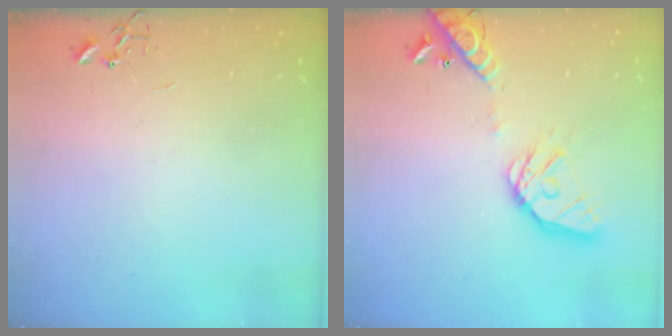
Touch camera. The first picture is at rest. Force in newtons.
{"total": 16.7, "press": 16.5, "slide": 2.5}